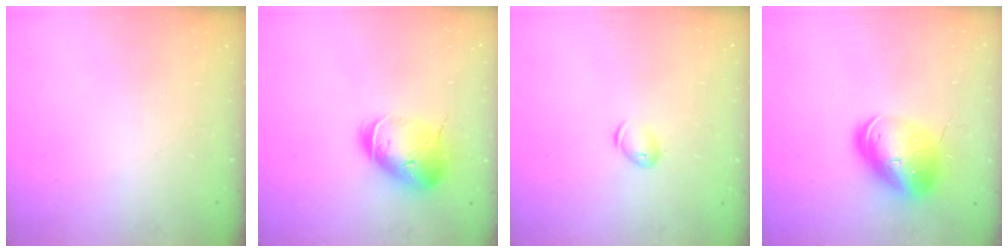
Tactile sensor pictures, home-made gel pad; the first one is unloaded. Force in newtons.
{"total": 17.4, "press": 17.2, "slide": 2.6}
{"total": 6.2, "press": 6.2, "slide": 0.9}
{"total": 12.9, "press": 12.7, "slide": 2.0}